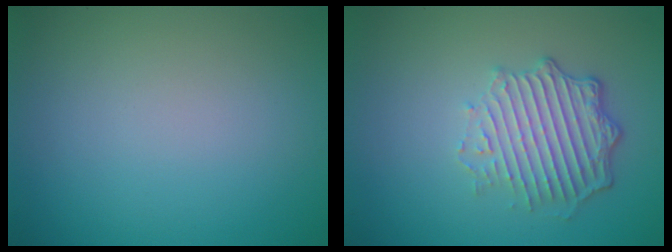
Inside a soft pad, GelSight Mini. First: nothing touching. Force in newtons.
{"total": 4.9, "press": 3.7, "slide": 3.2}